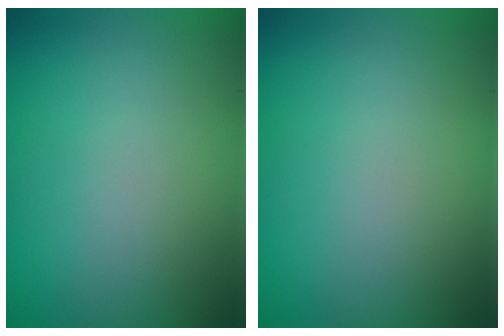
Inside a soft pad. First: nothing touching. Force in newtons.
{"total": 0.0}